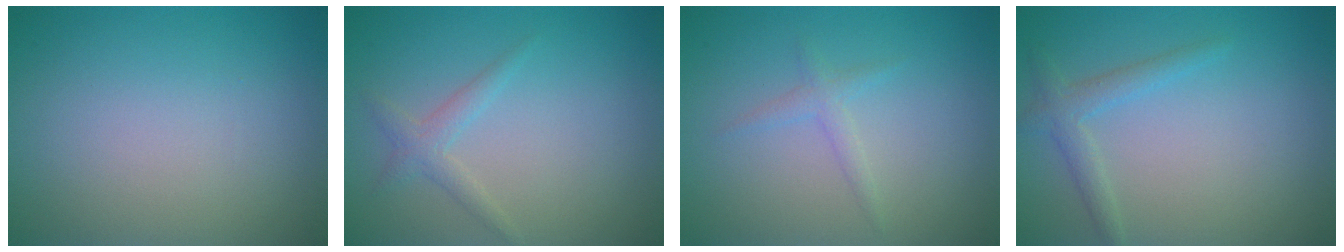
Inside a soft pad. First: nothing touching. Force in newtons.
{"total": 1.6, "press": 1.6, "slide": 0.1}
{"total": 1.2, "press": 1.2, "slide": 0.0}
{"total": 2.0, "press": 2.0, "slide": 0.1}